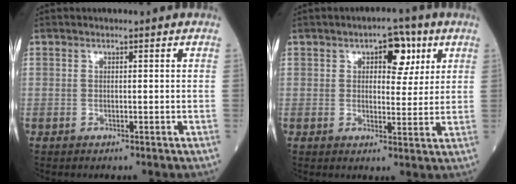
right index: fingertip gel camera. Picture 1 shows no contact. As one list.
[{"total": 6.1, "force": [2.7, 3.0, 4.6], "torque": [-0.056, 0.011, 0.036]}]